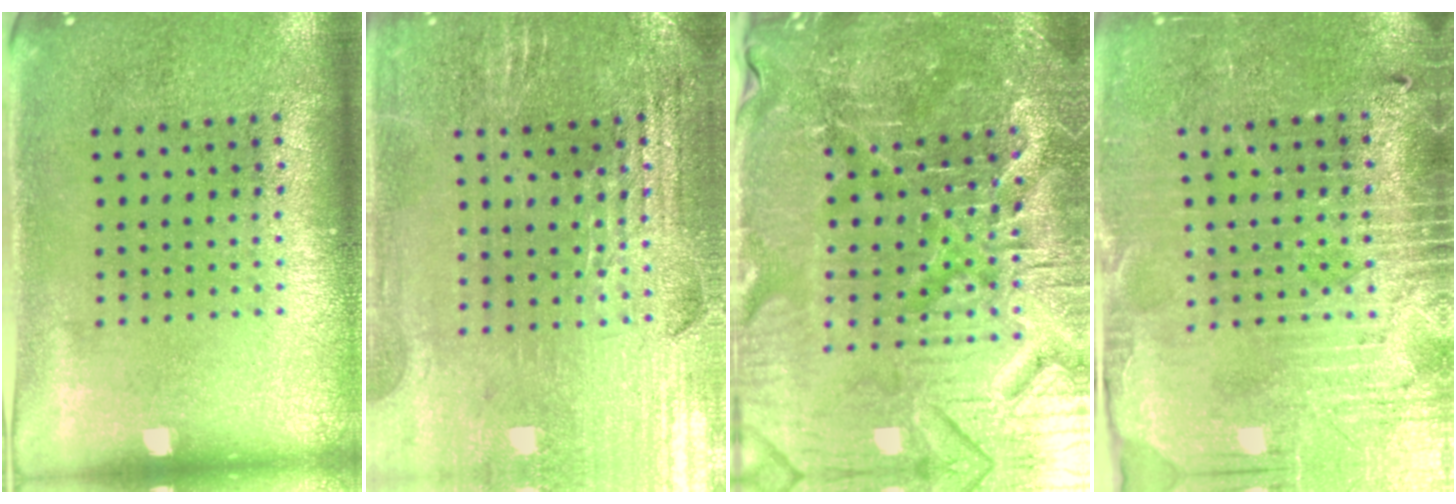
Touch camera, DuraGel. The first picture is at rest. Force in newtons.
{"total": 2.8, "press": 2.8, "slide": 0.5}
{"total": 5.6, "press": 5.3, "slide": 1.8}
{"total": 3.8, "press": 3.6, "slide": 1.3}